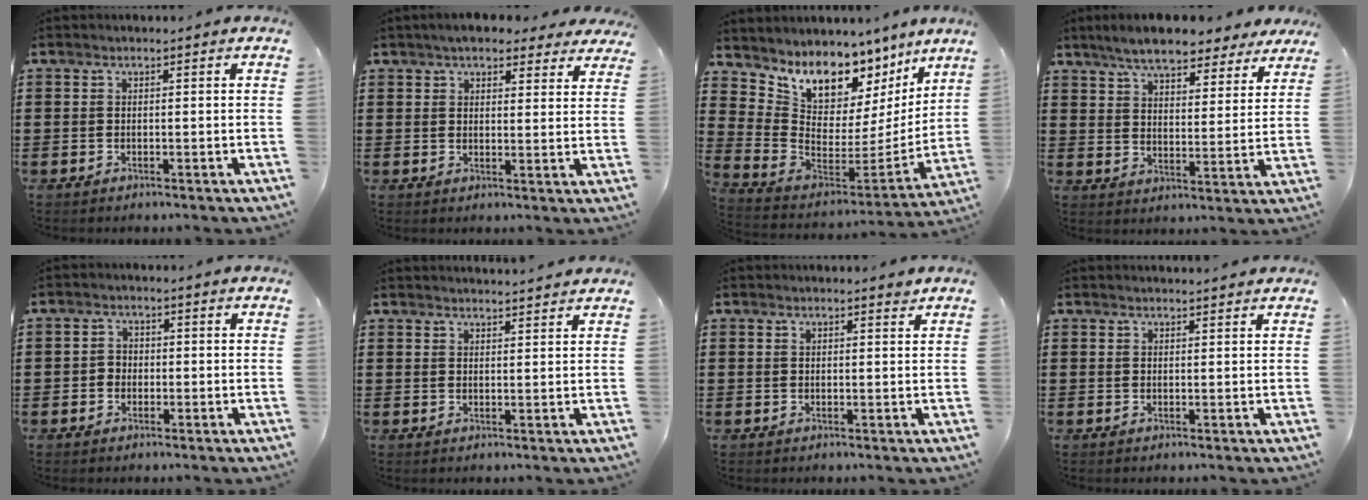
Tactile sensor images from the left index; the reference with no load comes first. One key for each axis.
{"total": 4.9, "fx": 4.3, "fy": 1.4, "fz": 1.9, "tx": -0.042, "ty": -0.004, "tz": 0.079}
{"total": 7.2, "fx": 5.8, "fy": 4.0, "fz": 1.5, "tx": -0.064, "ty": -0.060, "tz": 0.106}
{"total": 7.5, "fx": 6.9, "fy": 1.3, "fz": 2.8, "tx": -0.073, "ty": -0.020, "tz": 0.124}
{"total": 1.8, "fx": -0.7, "fy": 1.6, "fz": 0.5, "tx": -0.015, "ty": 0.005, "tz": -0.017}
{"total": 2.2, "fx": 2.2, "fy": -0.2, "fz": 0.1, "tx": -0.006, "ty": -0.005, "tz": 0.042}
{"total": 1.4, "fx": 1.2, "fy": 0.2, "fz": 0.6, "tx": -0.013, "ty": 0.001, "tz": 0.023}
{"total": 1.3, "fx": 1.3, "fy": 0.0, "fz": 0.2, "tx": -0.006, "ty": -0.002, "tz": 0.026}